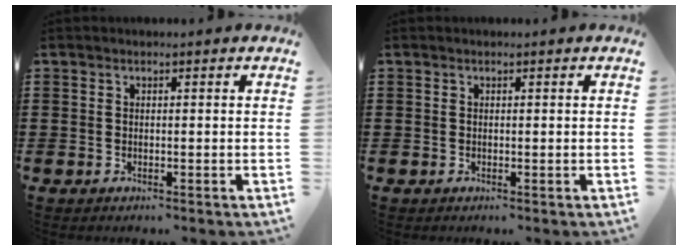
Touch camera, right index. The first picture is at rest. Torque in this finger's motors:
{"motor_torque": [0.01, -0.01, 0.00, 0.00]}